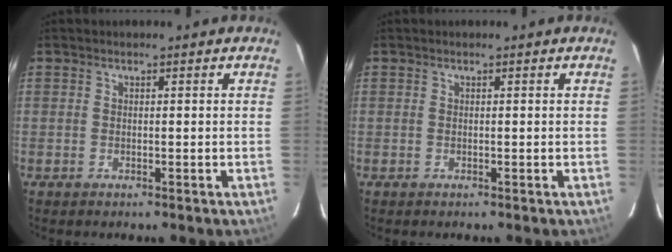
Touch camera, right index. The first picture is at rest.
{"total": 0.0}